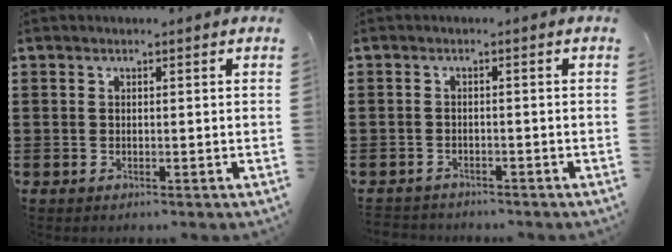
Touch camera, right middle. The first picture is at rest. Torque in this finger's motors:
{"motor_torque": [0.45, -0.25, -0.36, -0.08]}